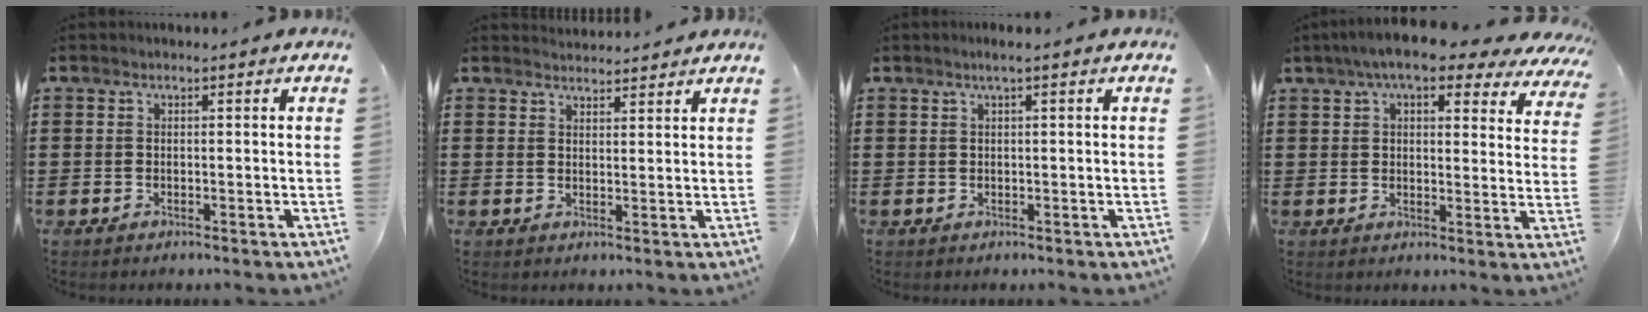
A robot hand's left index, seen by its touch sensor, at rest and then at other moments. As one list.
[{"total": 2.3, "force": [2.3, 0.0, -0.2], "torque": [-0.003, -0.005, 0.045]}, {"total": 1.3, "force": [0.6, 0.0, 1.2], "torque": [-0.022, 0.000, 0.011]}, {"total": 8.0, "force": [6.2, 1.8, 4.6], "torque": [-0.092, -0.016, 0.108]}]